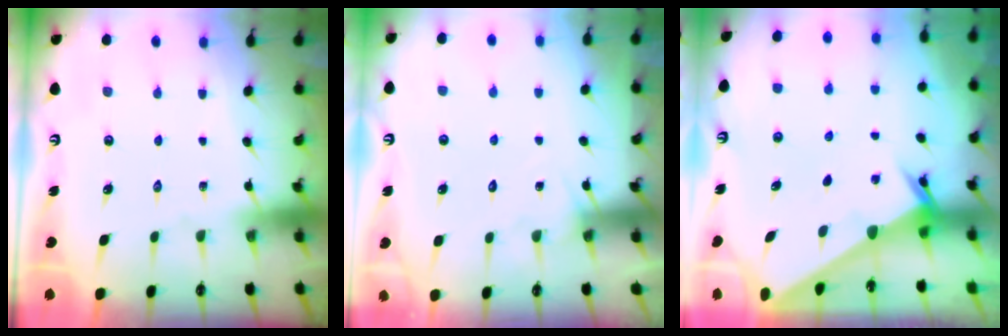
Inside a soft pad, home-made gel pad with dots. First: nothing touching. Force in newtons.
{"total": 6.6, "press": 6.6, "slide": 0.5}
{"total": 2.1, "press": 2.1, "slide": 0.3}